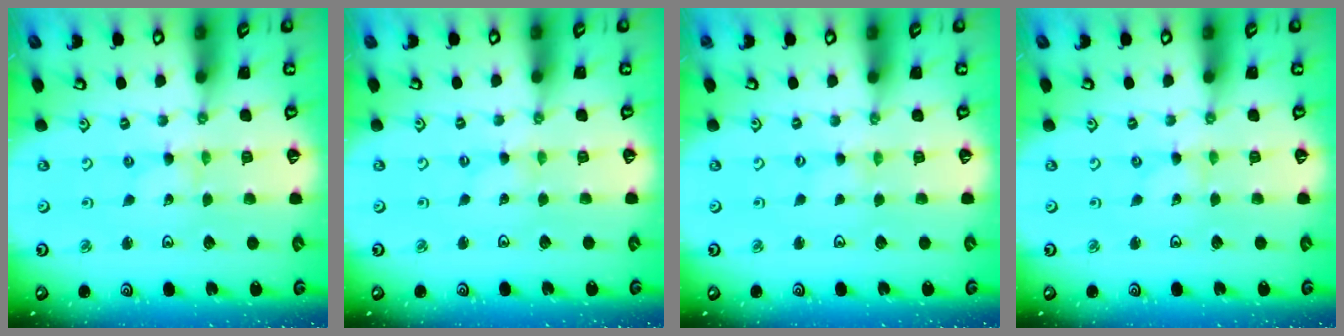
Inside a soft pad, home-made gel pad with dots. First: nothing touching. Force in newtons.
{"total": 0.0}
{"total": 0.0}
{"total": 0.0}